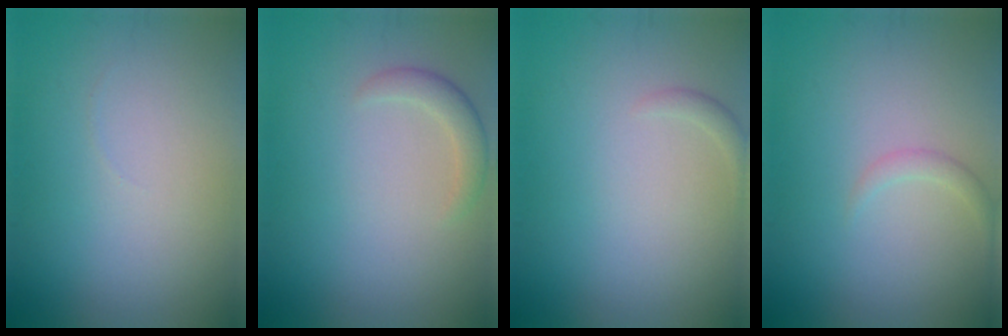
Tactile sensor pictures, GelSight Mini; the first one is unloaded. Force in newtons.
{"total": 1.8, "press": 1.8, "slide": 0.0}
{"total": 0.8, "press": 0.8, "slide": 0.1}
{"total": 1.0, "press": 1.0, "slide": 0.1}